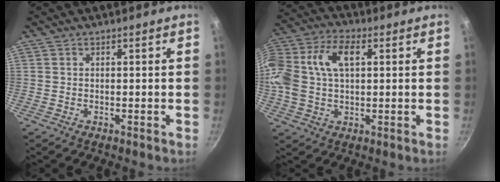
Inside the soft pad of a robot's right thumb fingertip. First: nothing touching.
{"total": 17.1, "force": [3.5, 10.2, 13.3], "torque": [-0.308, 0.027, 0.059]}